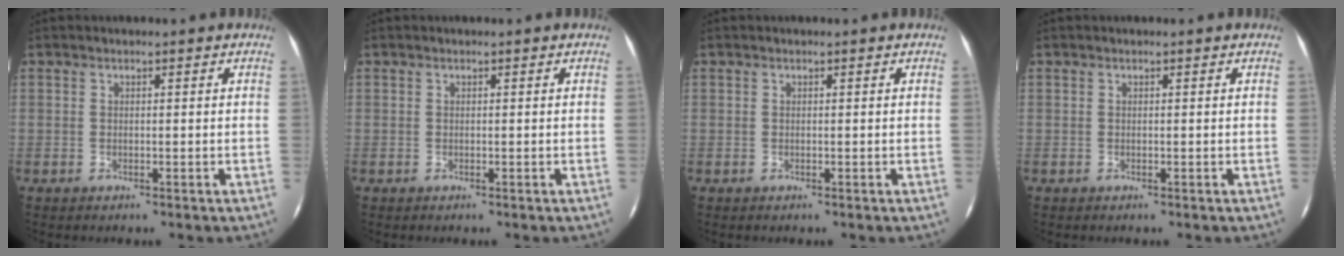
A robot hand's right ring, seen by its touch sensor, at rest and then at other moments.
{"total": 0.0}
{"total": 0.0}
{"total": 0.0}